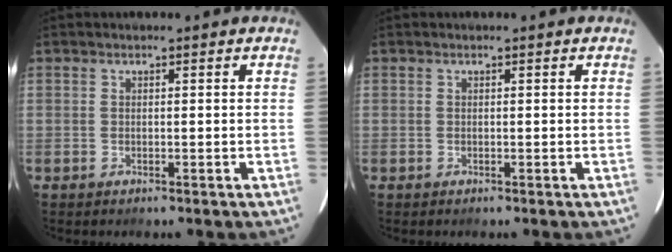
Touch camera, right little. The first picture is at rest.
{"total": 0.0}